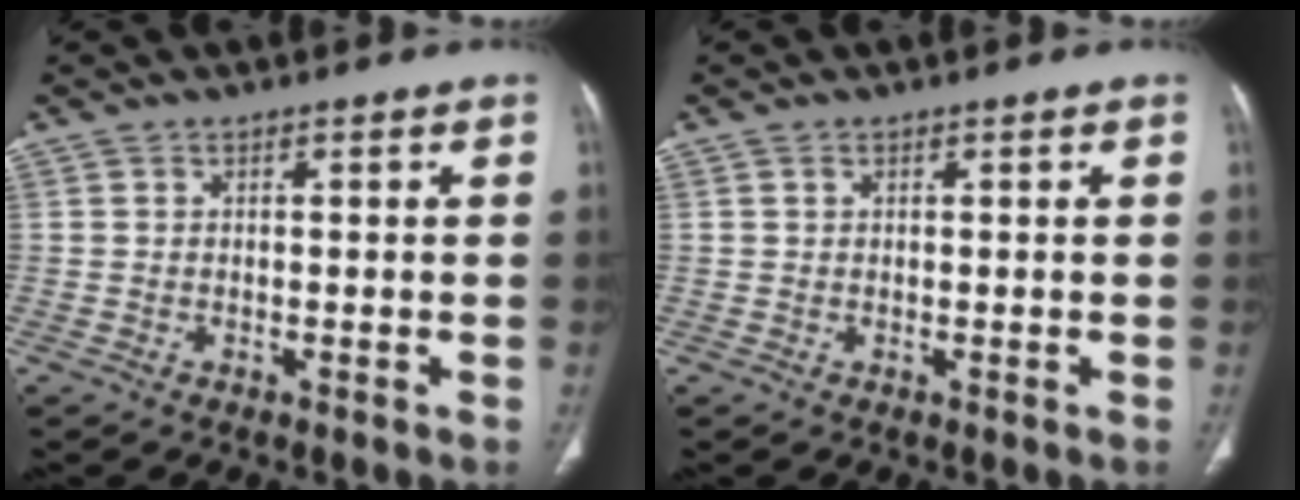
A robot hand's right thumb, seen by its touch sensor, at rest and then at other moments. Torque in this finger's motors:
{"motor_torque": [0.08, -0.33, -0.36, 0.10, 0.05]}